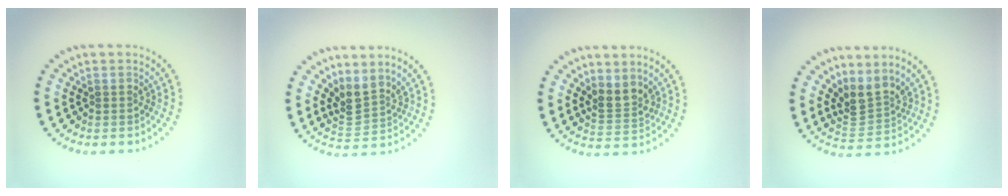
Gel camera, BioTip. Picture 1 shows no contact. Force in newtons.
{"total": 2.9, "press": 2.1, "slide": 2.0}
{"total": 2.7, "press": 2.2, "slide": 1.4}
{"total": 3.2, "press": 2.3, "slide": 2.3}